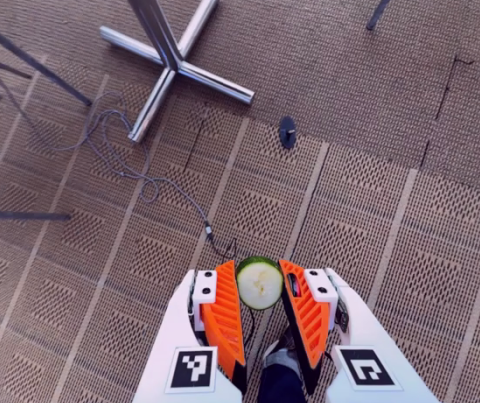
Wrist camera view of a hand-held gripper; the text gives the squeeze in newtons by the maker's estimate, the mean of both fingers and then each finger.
{"total": 6.8, "left": 6.1, "right": 7.5}